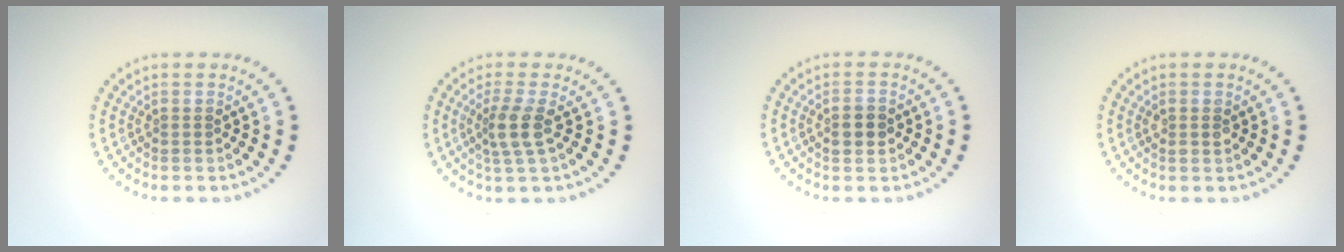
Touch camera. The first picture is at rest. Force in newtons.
{"total": 2.6, "press": 2.0, "slide": 1.7}
{"total": 2.3, "press": 2.3, "slide": 0.1}
{"total": 1.1, "press": 1.1, "slide": 0.2}